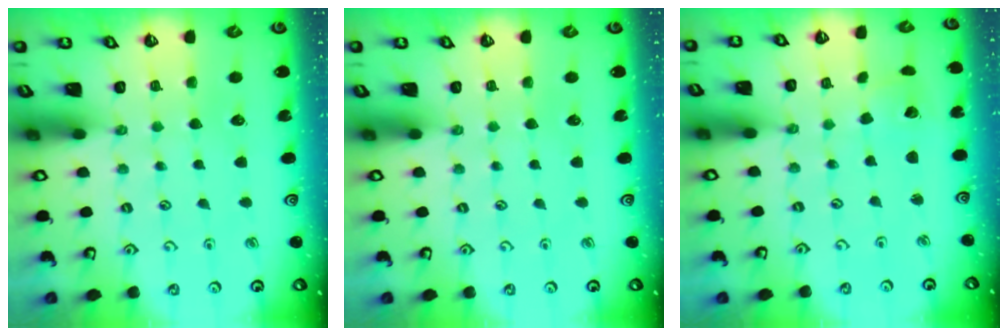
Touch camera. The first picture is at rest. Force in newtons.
{"total": 0.0}
{"total": 2.1, "press": 2.1, "slide": 0.2}